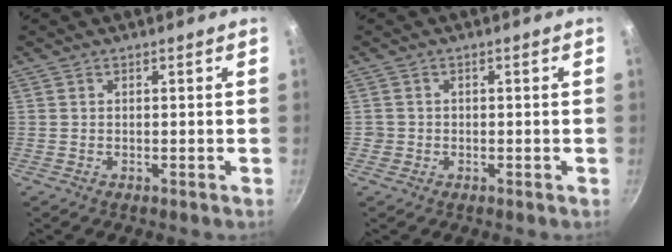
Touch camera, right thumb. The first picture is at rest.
{"total": 1.5, "force": [-0.3, 1.4, 0.2], "torque": [0.002, 0.006, -0.003]}